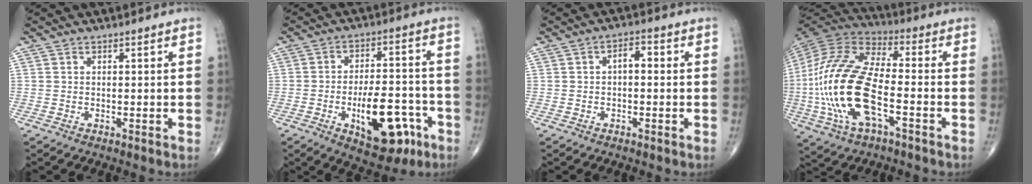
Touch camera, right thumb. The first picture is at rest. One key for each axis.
{"total": 14.9, "fx": -5.9, "fy": 7.1, "fz": 11.8, "tx": -0.147, "ty": 0.036, "tz": -0.078}
{"total": 3.2, "fx": 0.1, "fy": 1.7, "fz": 2.7, "tx": -0.033, "ty": 0.014, "tz": -0.004}
{"total": 23.1, "fx": -5.1, "fy": 10.0, "fz": 20.2, "tx": -0.451, "ty": 0.018, "tz": -0.090}